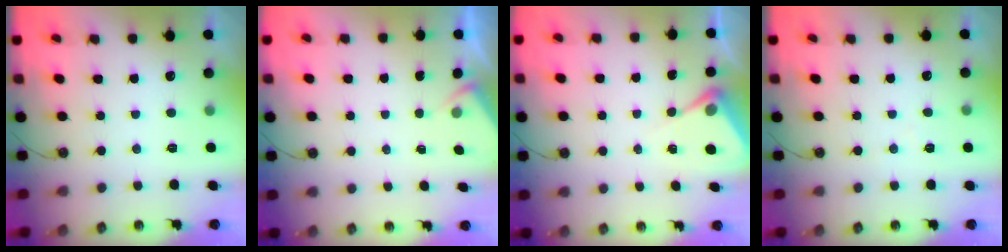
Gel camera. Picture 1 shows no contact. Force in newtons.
{"total": 2.0, "press": 1.9, "slide": 0.4}
{"total": 5.8, "press": 5.8, "slide": 0.3}
{"total": 3.8, "press": 3.7, "slide": 0.6}